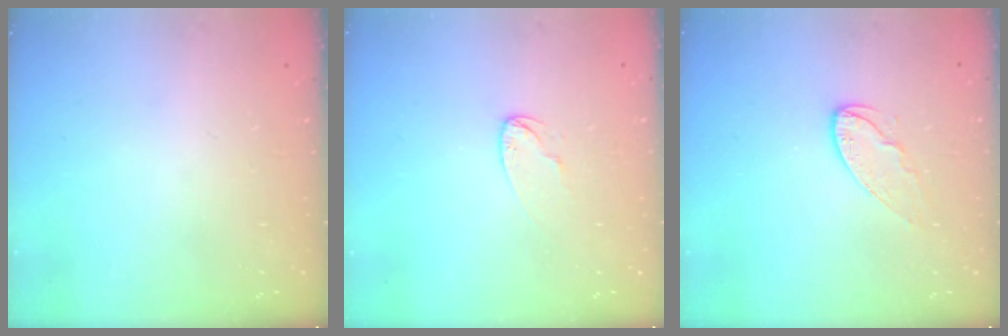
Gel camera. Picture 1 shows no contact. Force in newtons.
{"total": 4.8, "press": 4.8, "slide": 0.4}
{"total": 7.6, "press": 7.6, "slide": 0.4}